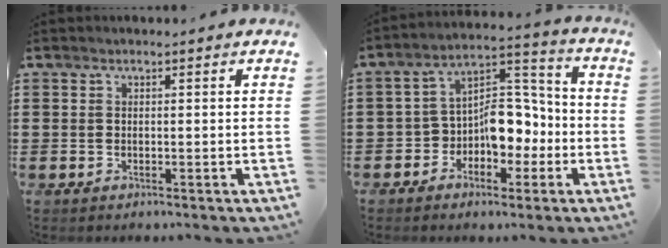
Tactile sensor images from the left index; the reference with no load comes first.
{"total": 7.6, "force": [-2.7, 5.8, 4.2], "torque": [-0.067, 0.005, -0.054]}